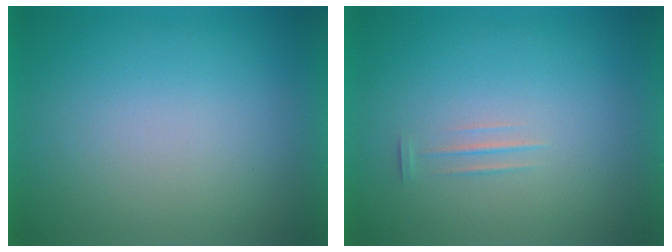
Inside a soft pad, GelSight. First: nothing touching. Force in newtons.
{"total": 1.1}